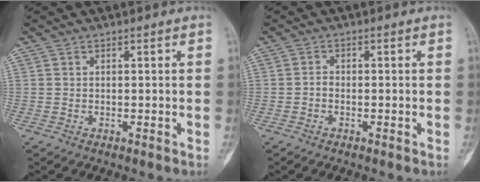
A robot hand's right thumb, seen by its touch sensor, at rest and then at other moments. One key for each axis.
{"total": 1.1, "fx": -0.4, "fy": 0.8, "fz": 0.7, "tx": -0.003, "ty": 0.004, "tz": -0.011}